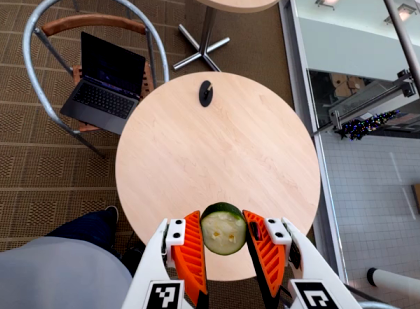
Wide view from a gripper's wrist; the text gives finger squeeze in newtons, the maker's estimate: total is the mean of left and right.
{"total": 8.6, "left": 8.2, "right": 9.0}